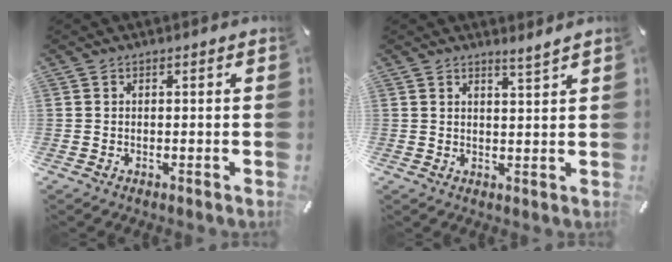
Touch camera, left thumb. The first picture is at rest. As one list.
[{"total": 2.7, "force": [2.6, -0.4, 0.7], "torque": [-0.017, -0.016, 0.047]}]